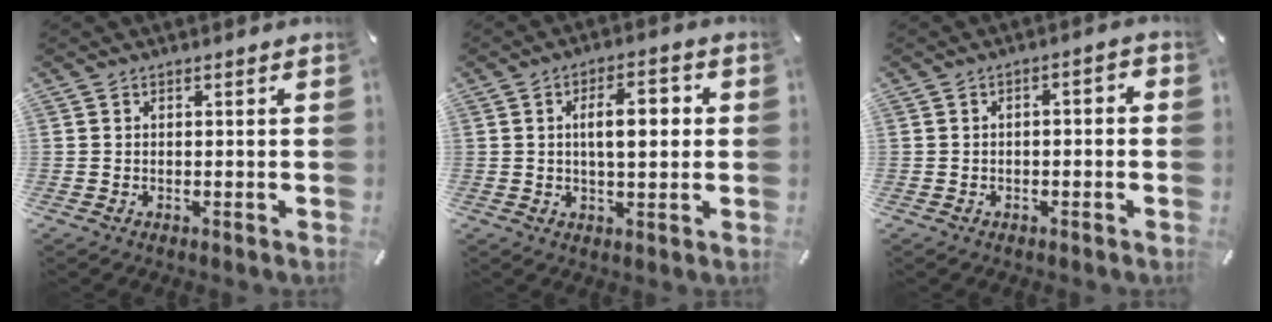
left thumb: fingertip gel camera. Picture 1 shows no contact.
{"total": 8.8, "force": [1.2, 4.0, 7.7], "torque": [-0.116, 0.005, 0.012]}
{"total": 2.9, "force": [-1.8, 1.2, 1.9], "torque": [-0.030, 0.015, -0.034]}